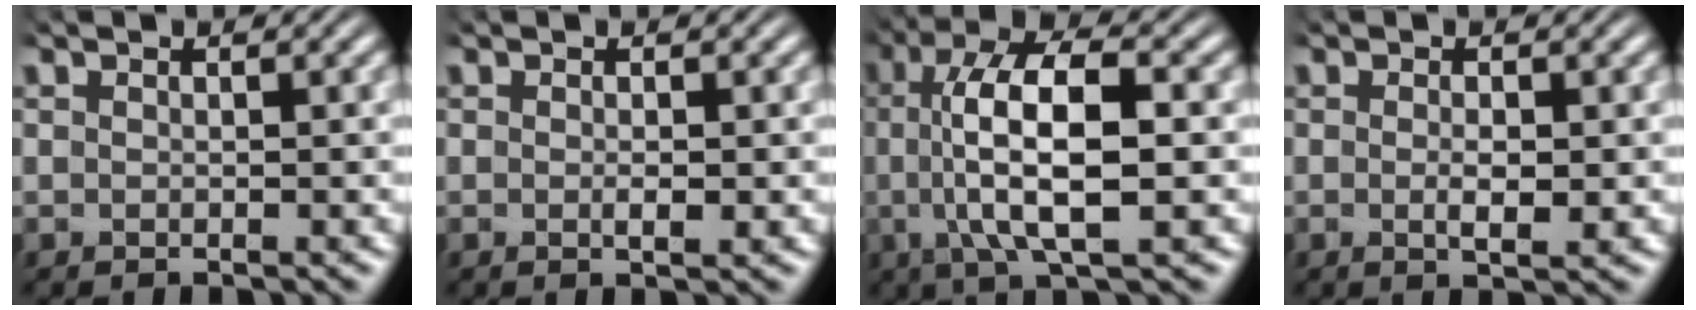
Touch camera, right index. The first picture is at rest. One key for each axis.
{"total": 0.9, "fx": -0.1, "fy": 0.2, "fz": 0.8, "tx": -0.019, "ty": -0.005, "tz": -0.002}
{"total": 8.5, "fx": 0.0, "fy": 3.4, "fz": 7.8, "tx": -0.145, "ty": -0.008, "tz": 0.000}
{"total": 1.9, "fx": -0.4, "fy": 0.5, "fz": 1.7, "tx": -0.033, "ty": -0.007, "tz": -0.007}